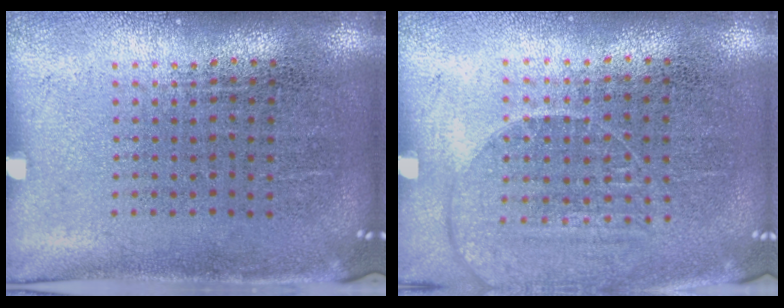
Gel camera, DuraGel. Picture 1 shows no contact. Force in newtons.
{"total": 1.4, "press": 1.3, "slide": 0.6}